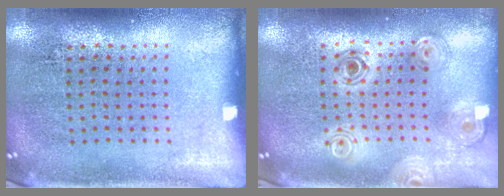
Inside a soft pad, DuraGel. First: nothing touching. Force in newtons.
{"total": 1.1, "press": 1.1, "slide": 0.3}